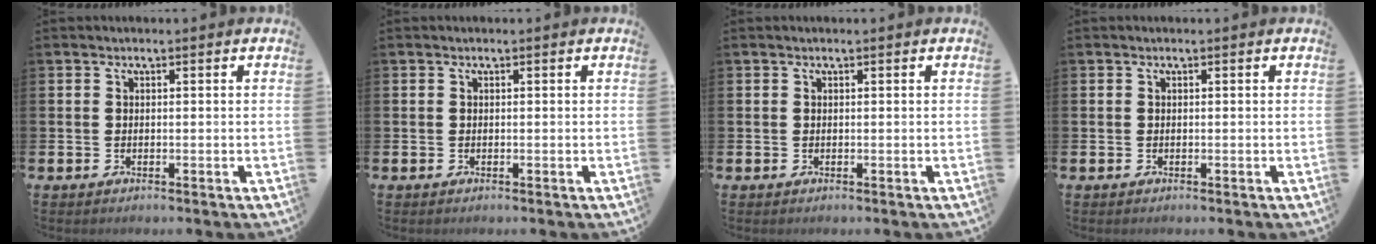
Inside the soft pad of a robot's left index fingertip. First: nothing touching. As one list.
[{"total": 0.0}, {"total": 0.0}, {"total": 0.0}]